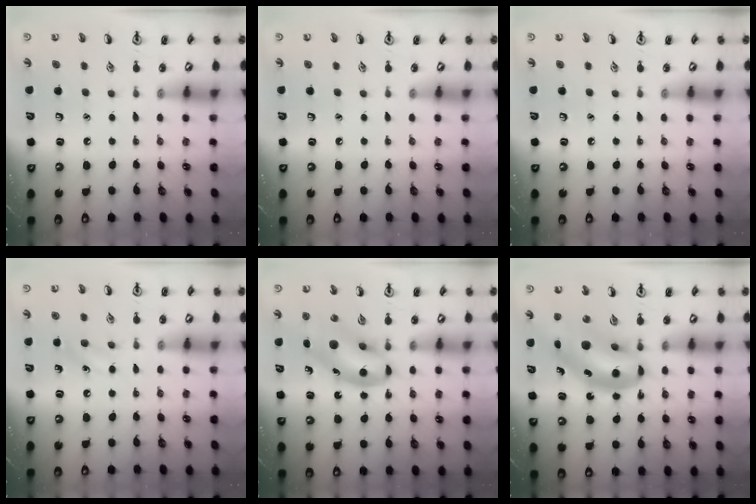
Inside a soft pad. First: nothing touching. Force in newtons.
{"total": 0.0}
{"total": 0.0}
{"total": 6.5, "press": 6.2, "slide": 1.9}
{"total": 9.7, "press": 9.4, "slide": 2.5}
{"total": 12.0, "press": 11.5, "slide": 3.5}